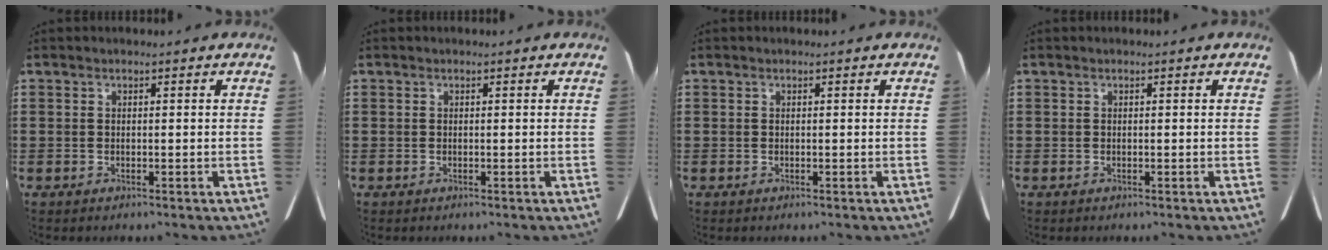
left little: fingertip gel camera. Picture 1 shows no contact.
{"total": 0.0}
{"total": 0.0}
{"total": 0.0}